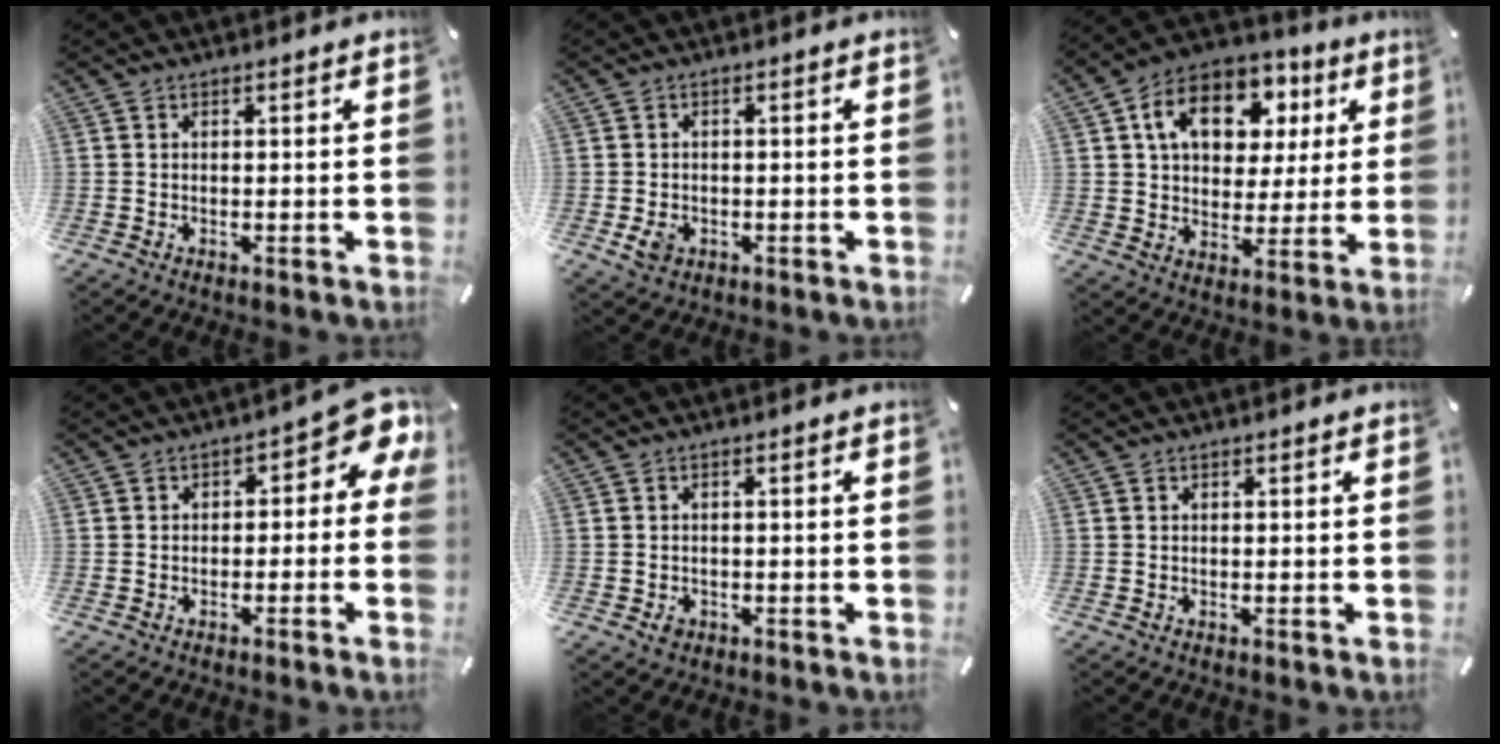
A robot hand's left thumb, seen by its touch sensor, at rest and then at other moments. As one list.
[{"total": 3.0, "force": [-1.0, 2.4, 1.5], "torque": [-0.025, -0.001, -0.019]}, {"total": 14.1, "force": [5.5, 10.6, 7.5], "torque": [-0.133, -0.007, 0.102]}, {"total": 6.1, "force": [1.3, 3.6, 4.7], "torque": [-0.056, -0.017, 0.013]}, {"total": 1.8, "force": [-0.8, 1.4, 0.9], "torque": [-0.016, 0.002, -0.014]}, {"total": 0.0}]